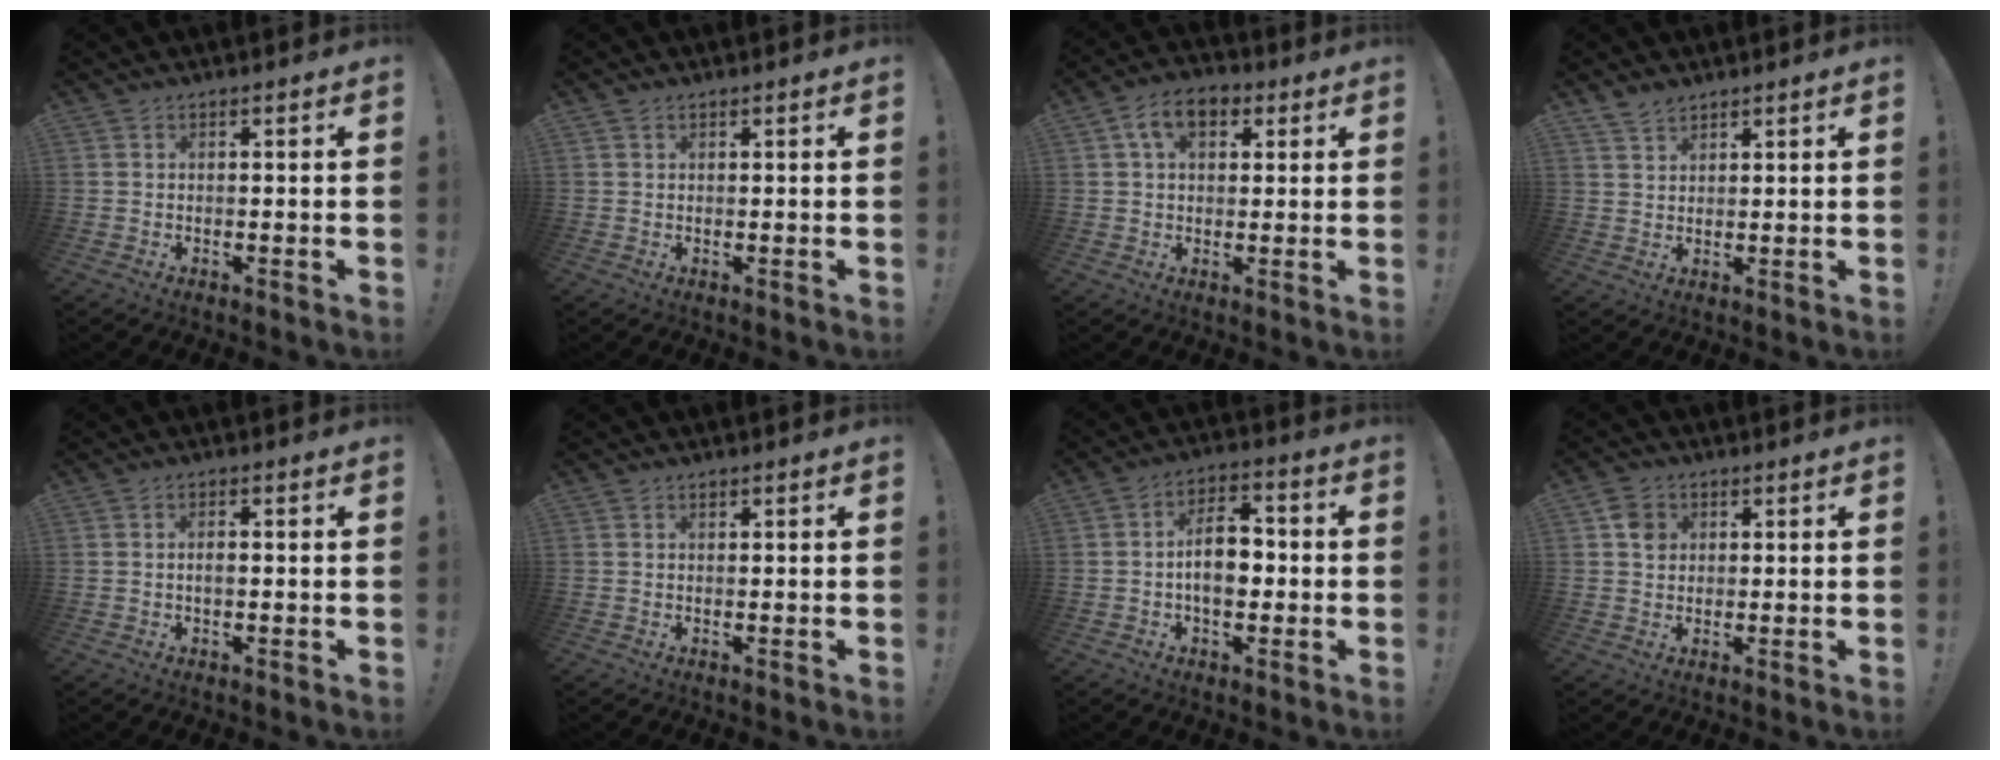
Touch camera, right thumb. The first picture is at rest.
{"total": 0.8, "force": [0.6, 0.4, 0.2], "torque": [-0.002, 0.000, 0.012]}
{"total": 9.6, "force": [3.5, 6.1, 6.5], "torque": [-0.107, 0.013, 0.066]}
{"total": 4.5, "force": [3.6, 2.5, 0.5], "torque": [-0.009, -0.022, 0.069]}
{"total": 1.6, "force": [-0.5, 0.6, 1.4], "torque": [-0.026, 0.003, -0.010]}
{"total": 0.8, "force": [0.5, 0.5, 0.2], "torque": [0.001, -0.001, 0.009]}
{"total": 11.1, "force": [-1.1, 6.9, 8.5], "torque": [-0.138, 0.017, -0.020]}
{"total": 5.1, "force": [1.3, 4.4, 2.3], "torque": [-0.024, 0.005, 0.026]}